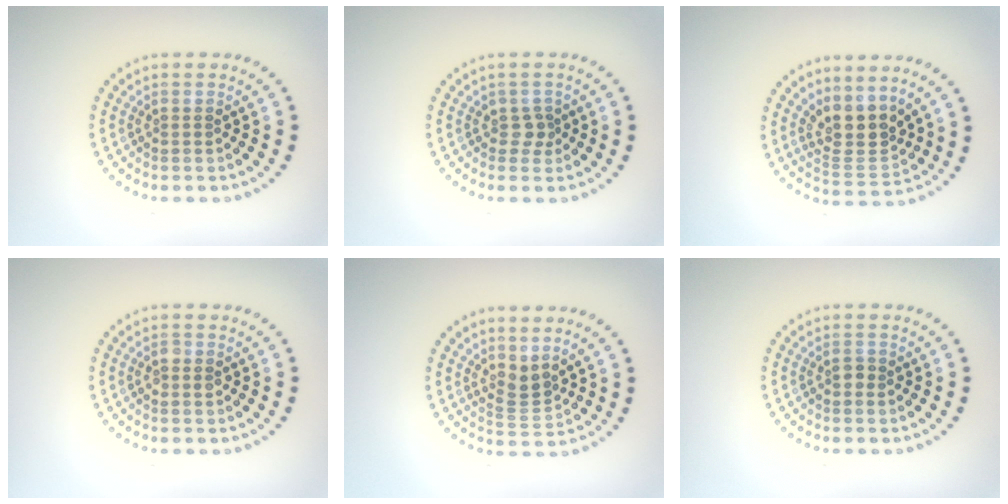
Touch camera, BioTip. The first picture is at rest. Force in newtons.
{"total": 1.3, "press": 1.0, "slide": 0.8}
{"total": 3.8, "press": 3.3, "slide": 2.0}
{"total": 1.1, "press": 1.1, "slide": 0.0}
{"total": 2.0, "press": 1.4, "slide": 1.5}
{"total": 0.8, "press": 0.8, "slide": 0.1}